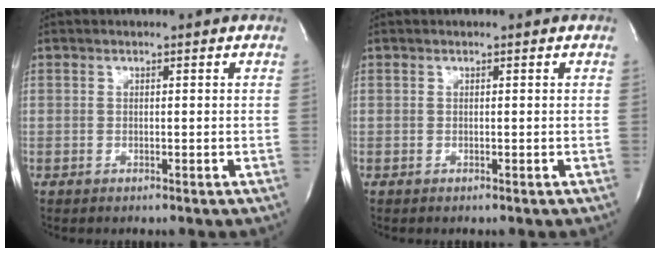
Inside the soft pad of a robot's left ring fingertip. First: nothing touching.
{"total": 0.0}